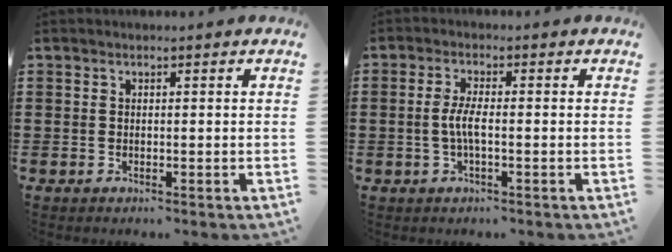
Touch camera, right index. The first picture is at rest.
{"total": 3.4, "force": [-0.7, 0.3, 3.4], "torque": [-0.081, -0.007, -0.021]}